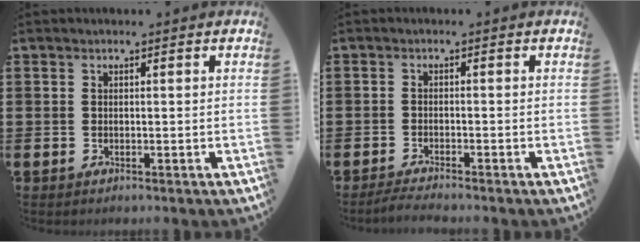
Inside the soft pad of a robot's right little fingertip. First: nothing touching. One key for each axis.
{"total": 1.5, "fx": -1.3, "fy": -0.1, "fz": 0.6, "tx": -0.010, "ty": 0.001, "tz": -0.026}